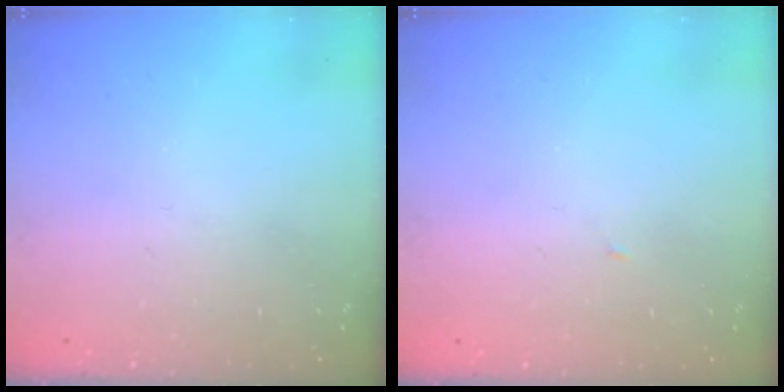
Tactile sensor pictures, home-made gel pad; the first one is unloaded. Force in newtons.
{"total": 1.4, "press": 1.4, "slide": 0.0}